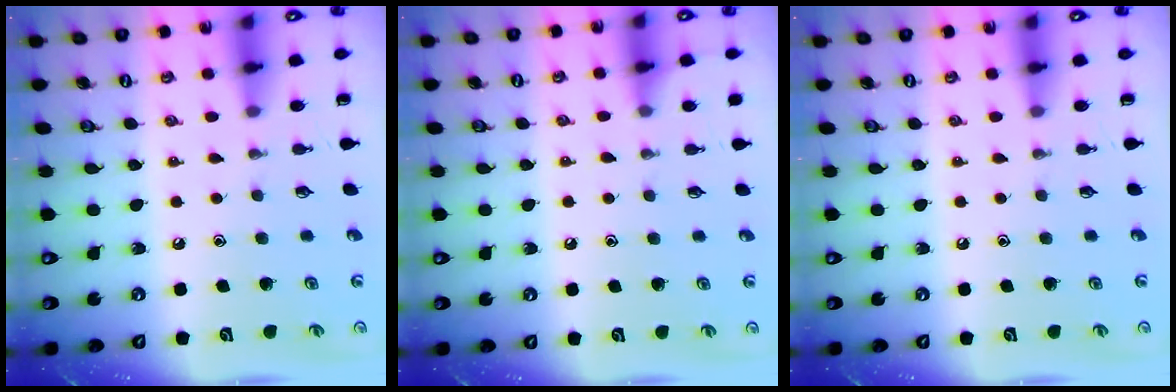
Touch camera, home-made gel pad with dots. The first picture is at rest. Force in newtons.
{"total": 3.7, "press": 3.6, "slide": 0.5}
{"total": 0.0}